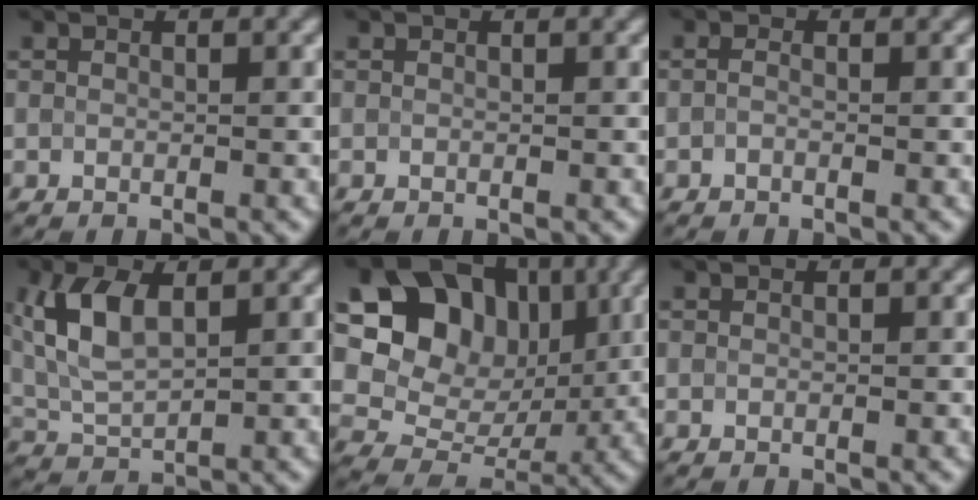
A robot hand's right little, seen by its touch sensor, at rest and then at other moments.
{"total": 0.0}
{"total": 0.8, "force": [-0.4, 0.3, 0.6], "torque": [-0.015, -0.003, -0.014]}
{"total": 5.8, "force": [1.9, 3.0, 4.7], "torque": [-0.106, 0.010, 0.035]}
{"total": 11.9, "force": [3.5, 9.2, 6.7], "torque": [-0.114, 0.012, 0.048]}
{"total": 0.0}